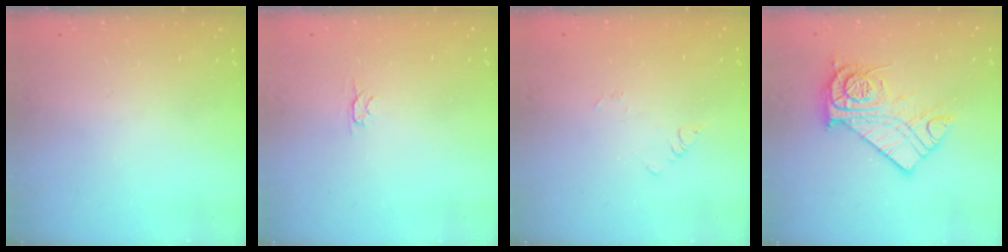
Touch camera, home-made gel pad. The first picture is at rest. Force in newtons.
{"total": 2.4, "press": 2.3, "slide": 0.5}
{"total": 2.4, "press": 2.4, "slide": 0.3}
{"total": 14.0, "press": 13.9, "slide": 1.4}